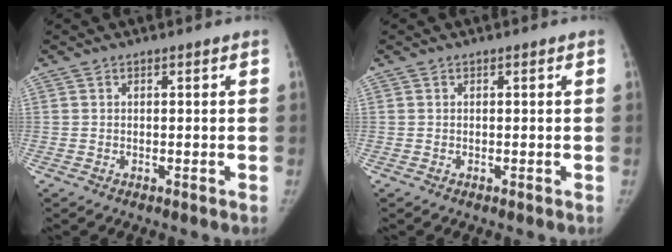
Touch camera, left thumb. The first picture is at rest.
{"total": 0.0}